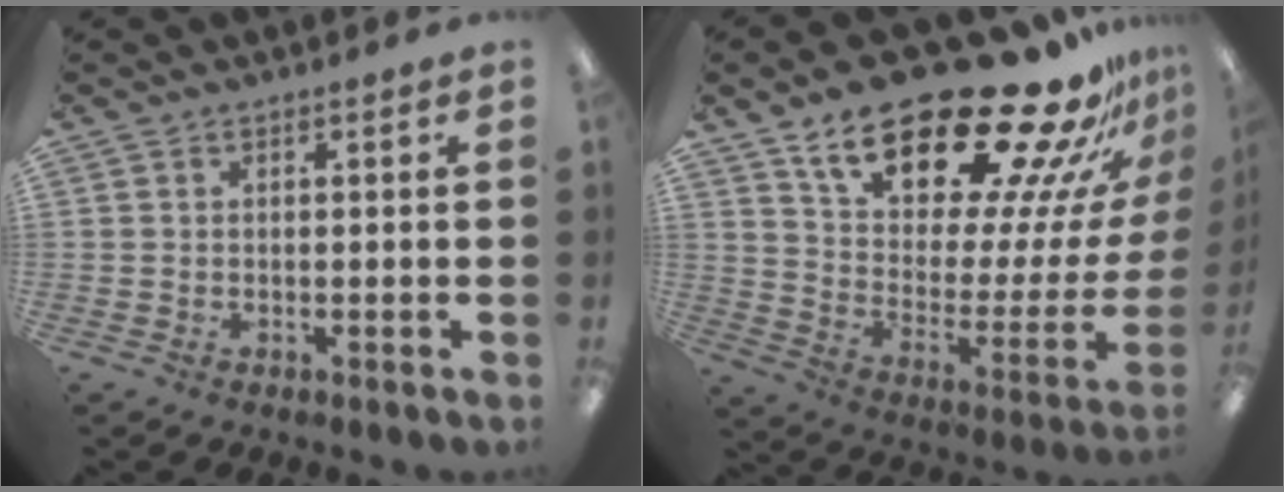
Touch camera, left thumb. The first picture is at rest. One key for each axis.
{"total": 27.4, "fx": 20.8, "fy": 8.6, "fz": 15.6, "tx": -0.228, "ty": -0.155, "tz": 0.349}